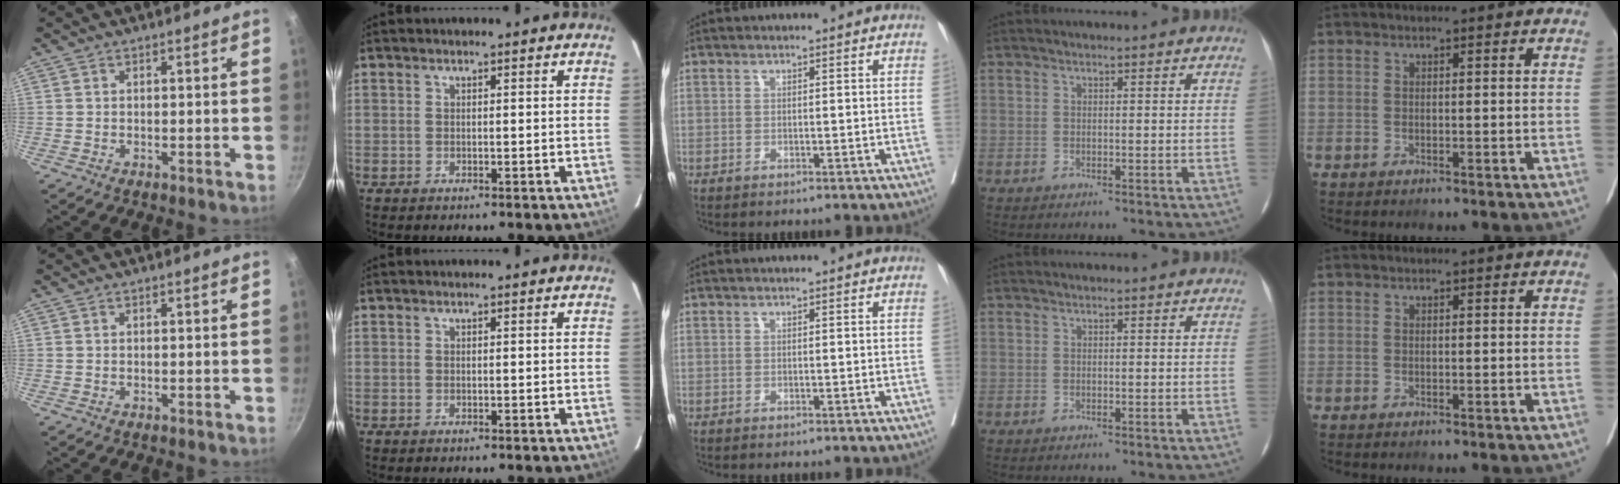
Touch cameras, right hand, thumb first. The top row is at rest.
{}